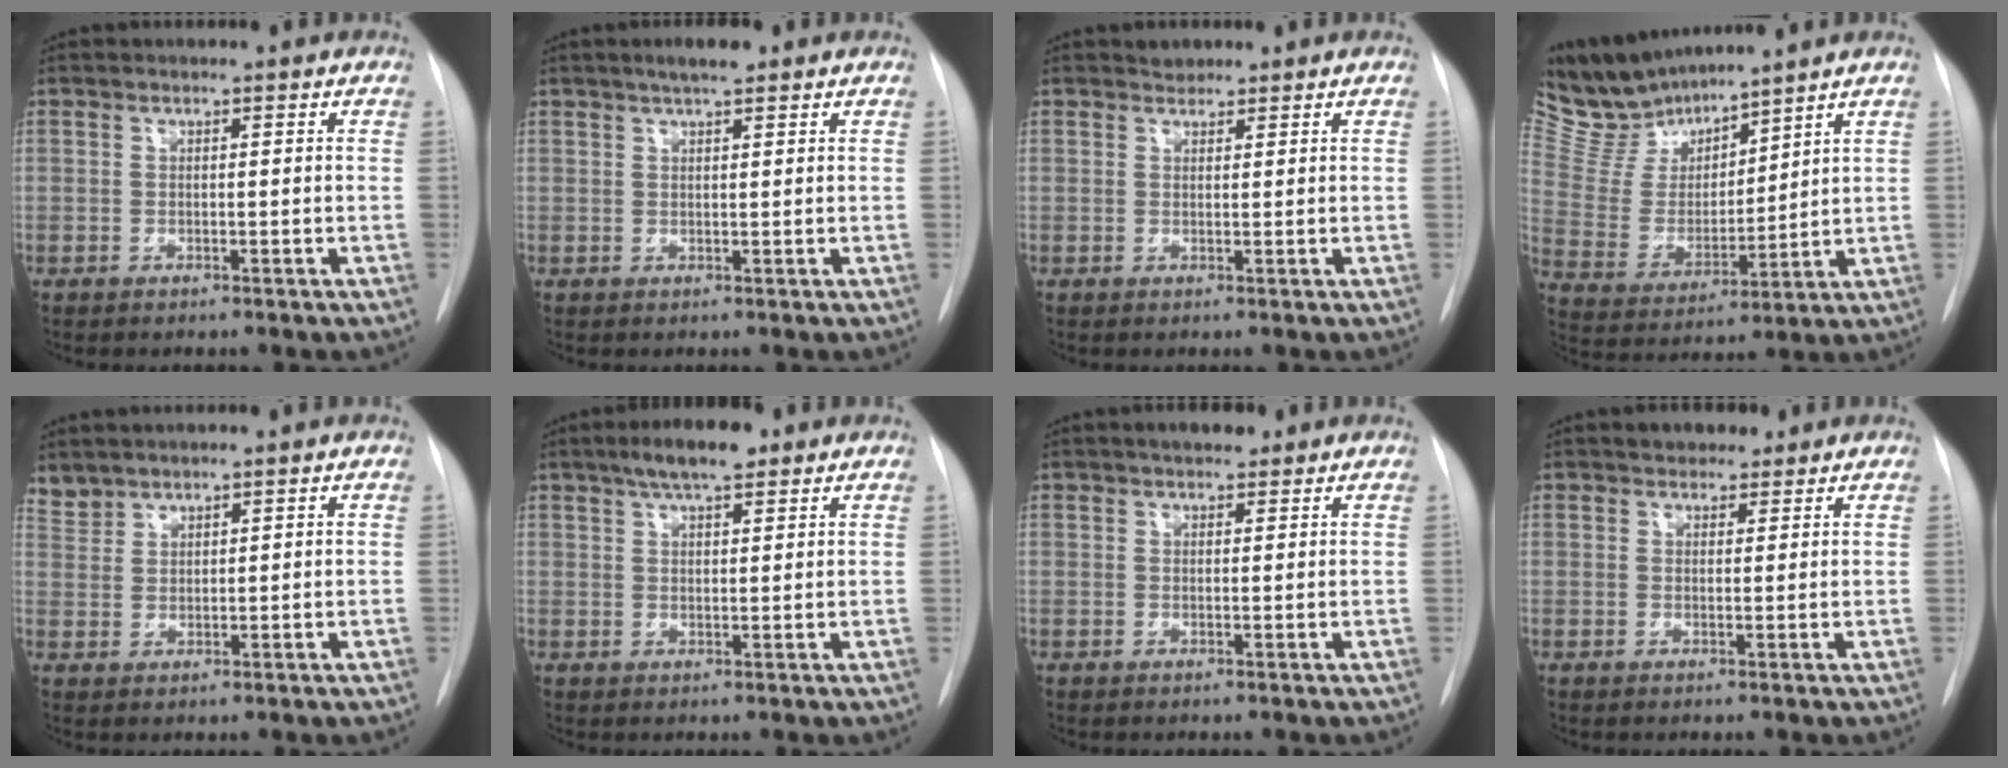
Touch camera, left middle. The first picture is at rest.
{"total": 3.3, "force": [2.4, 0.6, 2.2], "torque": [-0.041, 0.006, 0.038]}
{"total": 1.3, "force": [1.1, 0.7, 0.0], "torque": [0.000, 0.002, 0.015]}
{"total": 11.1, "force": [10.6, 2.4, 2.4], "torque": [-0.066, 0.000, 0.224]}
{"total": 2.8, "force": [2.7, 0.8, -0.2], "torque": [0.003, 0.009, 0.056]}
{"total": 6.3, "force": [4.3, 1.7, 4.3], "torque": [-0.076, 0.012, 0.070]}
{"total": 3.1, "force": [2.4, 1.3, 1.5], "torque": [-0.025, 0.009, 0.035]}
{"total": 3.4, "force": [2.6, 1.8, 1.1], "torque": [-0.012, 0.009, 0.038]}